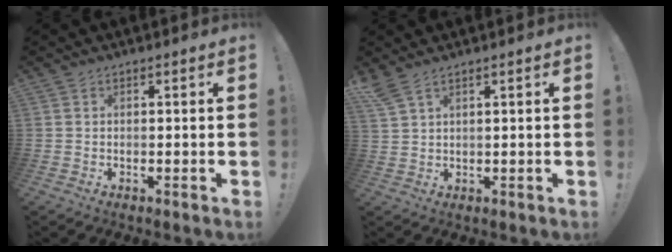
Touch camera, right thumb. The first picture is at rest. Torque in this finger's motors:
{"motor_torque": [0.18, 1.17, 0.48, 0.63, 0.00]}